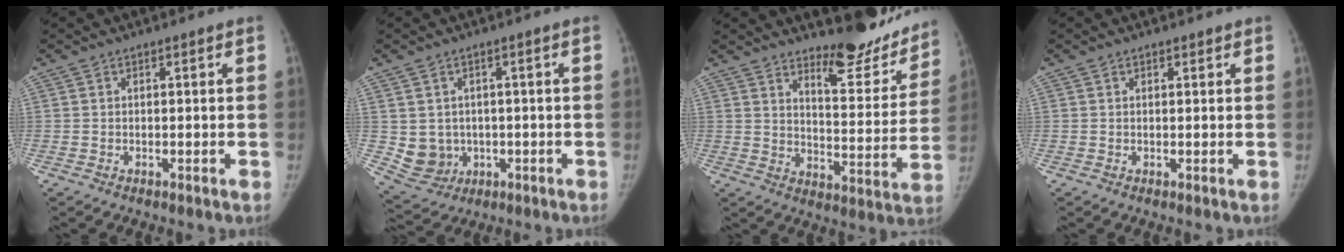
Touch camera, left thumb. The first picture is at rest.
{"total": 6.5, "force": [-0.1, 6.0, 2.5], "torque": [-0.024, -0.003, 0.017]}
{"total": 16.0, "force": [13.7, 4.8, 6.8], "torque": [-0.044, -0.121, 0.186]}
{"total": 0.9, "force": [0.7, 0.5, 0.1], "torque": [0.006, -0.004, 0.007]}